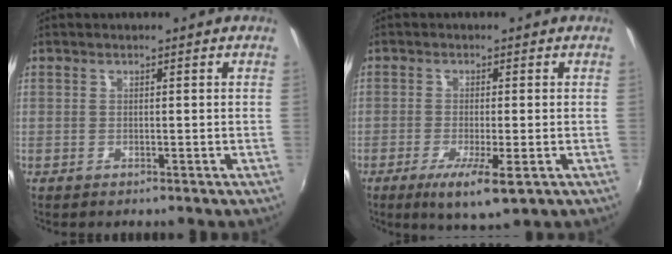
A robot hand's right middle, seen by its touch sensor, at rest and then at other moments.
{"total": 6.9, "force": [-3.2, 0.8, 6.0], "torque": [-0.123, -0.024, -0.052]}